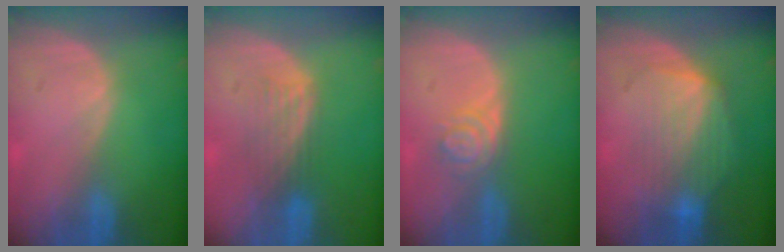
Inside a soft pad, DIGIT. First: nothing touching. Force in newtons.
{"total": 4.4, "press": 3.7, "slide": 2.3}
{"total": 4.2, "press": 3.6, "slide": 2.1}
{"total": 7.4, "press": 7.3, "slide": 1.4}